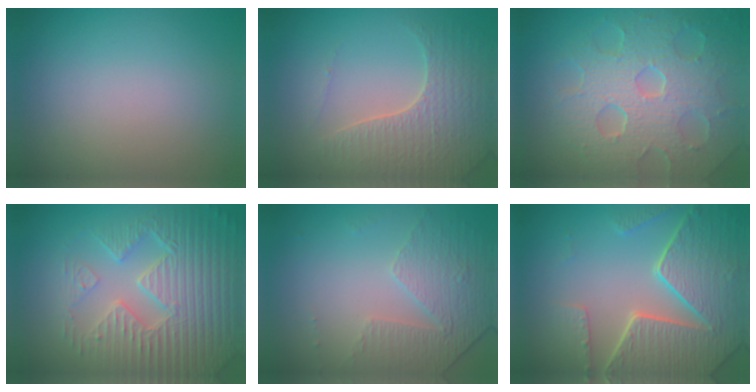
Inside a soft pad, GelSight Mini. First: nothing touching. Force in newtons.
{"total": 4.6, "press": 4.2, "slide": 1.9}
{"total": 8.7, "press": 5.9, "slide": 6.5}
{"total": 6.9, "press": 5.7, "slide": 3.8}
{"total": 4.7, "press": 3.1, "slide": 3.6}
{"total": 8.1, "press": 5.9, "slide": 5.5}